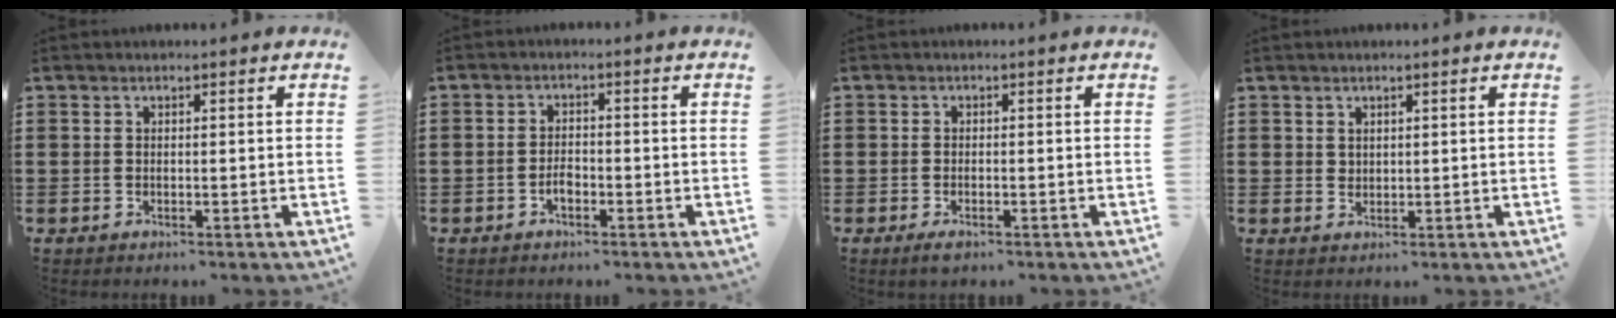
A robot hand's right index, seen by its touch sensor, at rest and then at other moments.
{"total": 2.1, "force": [-1.1, 1.1, 1.4], "torque": [-0.027, 0.003, -0.023]}
{"total": 1.1, "force": [-0.7, 0.3, 0.7], "torque": [-0.013, -0.003, -0.013]}
{"total": 1.4, "force": [1.1, 0.8, 0.2], "torque": [-0.005, 0.002, 0.021]}